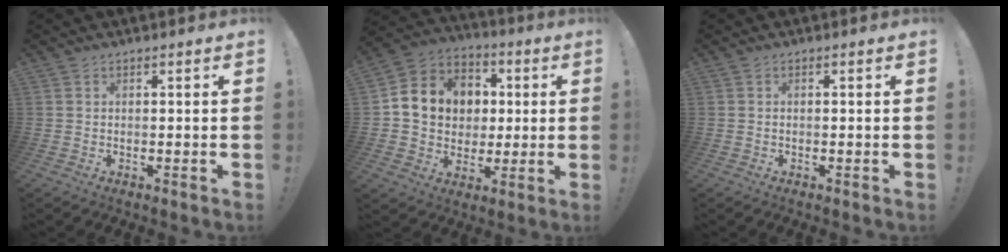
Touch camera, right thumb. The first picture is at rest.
{"total": 13.2, "force": [1.9, 12.0, 5.2], "torque": [-0.059, -0.003, 0.050]}
{"total": 0.0}